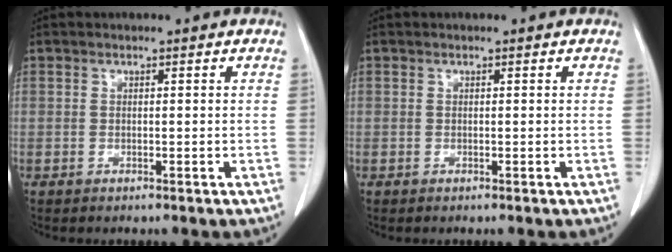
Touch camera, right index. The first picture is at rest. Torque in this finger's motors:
{"motor_torque": [0.00, 0.00, 0.02, 0.00]}